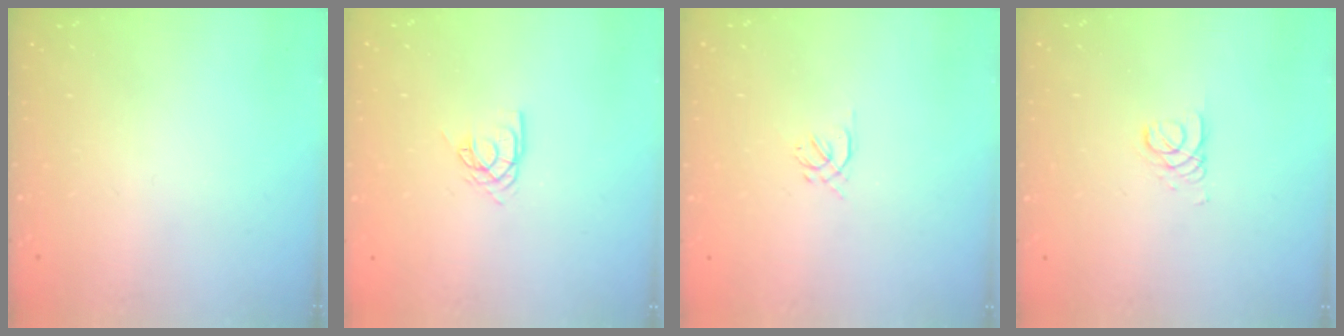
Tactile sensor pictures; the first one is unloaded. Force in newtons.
{"total": 6.0, "press": 6.0, "slide": 0.5}
{"total": 1.6, "press": 1.5, "slide": 0.6}
{"total": 2.7, "press": 2.7, "slide": 0.3}